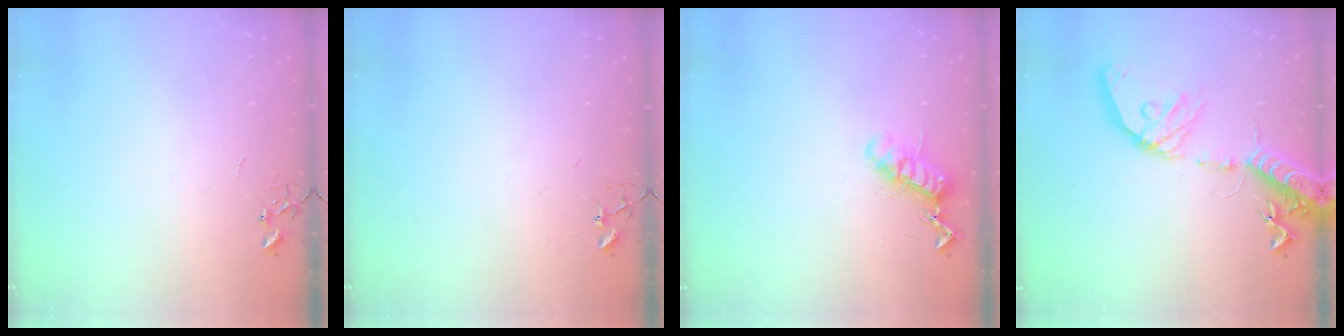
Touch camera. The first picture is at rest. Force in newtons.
{"total": 3.2, "press": 3.2, "slide": 0.3}
{"total": 12.5, "press": 12.5, "slide": 0.6}
{"total": 20.1, "press": 19.7, "slide": 3.7}